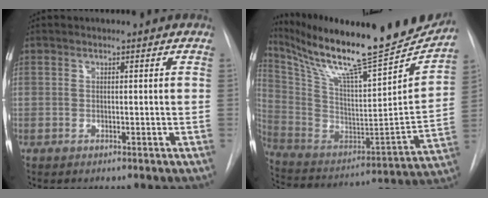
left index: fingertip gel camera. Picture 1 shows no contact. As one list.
[{"total": 27.2, "force": [23.2, 2.6, 14.0], "torque": [-0.256, -0.052, 0.360]}]